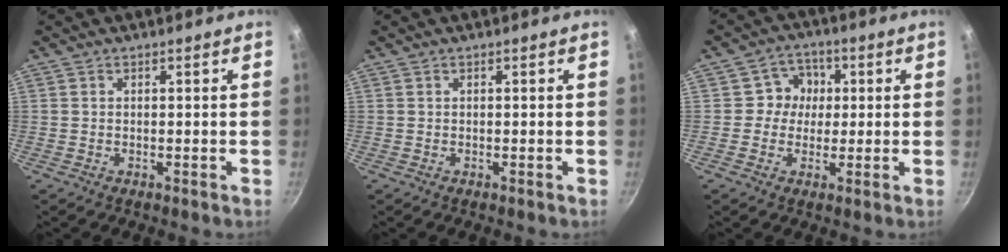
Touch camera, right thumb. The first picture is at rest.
{"total": 0.0}
{"total": 6.0, "force": [0.4, 5.6, 2.1], "torque": [0.009, 0.013, -0.004]}